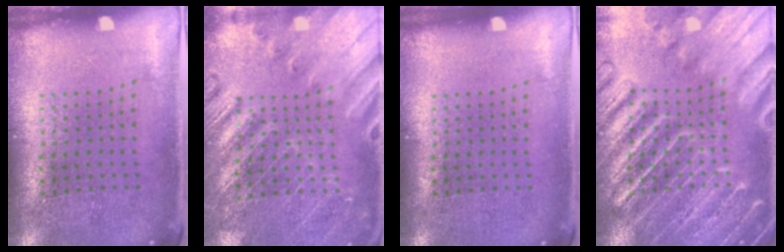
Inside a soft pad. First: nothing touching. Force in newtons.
{"total": 2.4, "press": 2.4, "slide": 0.3}
{"total": 0.0}
{"total": 6.3, "press": 6.2, "slide": 0.9}